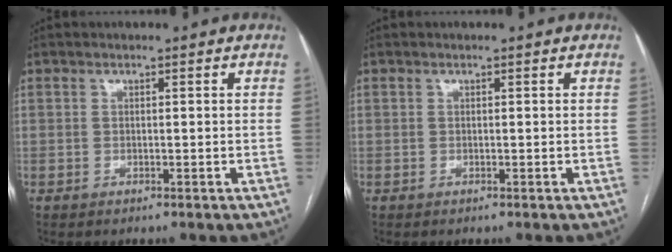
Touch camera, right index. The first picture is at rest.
{"total": 0.0}